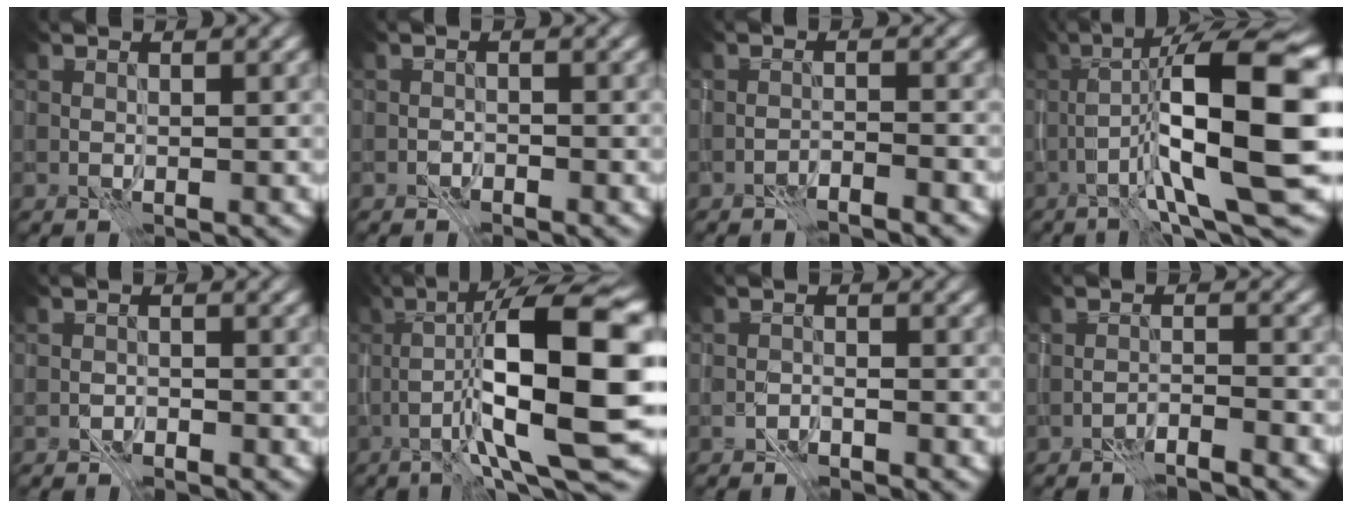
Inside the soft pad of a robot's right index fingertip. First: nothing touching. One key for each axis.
{"total": 1.0, "fx": -1.0, "fy": 0.4, "fz": 0.2, "tx": -0.001, "ty": 0.004, "tz": -0.020}
{"total": 1.9, "fx": -1.8, "fy": 0.0, "fz": 0.7, "tx": -0.007, "ty": 0.005, "tz": -0.037}
{"total": 14.1, "fx": -1.5, "fy": 2.7, "fz": 13.8, "tx": -0.219, "ty": 0.024, "tz": -0.020}
{"total": 1.3, "fx": -1.2, "fy": 0.5, "fz": 0.3, "tx": -0.003, "ty": 0.004, "tz": -0.027}
{"total": 14.2, "fx": -1.1, "fy": 2.7, "fz": 13.9, "tx": -0.218, "ty": 0.022, "tz": -0.015}
{"total": 1.6, "fx": -1.5, "fy": 0.4, "fz": 0.3, "tx": -0.004, "ty": 0.004, "tz": -0.032}
{"total": 2.3, "fx": -2.1, "fy": 0.1, "fz": 0.9, "tx": -0.011, "ty": 0.006, "tz": -0.042}